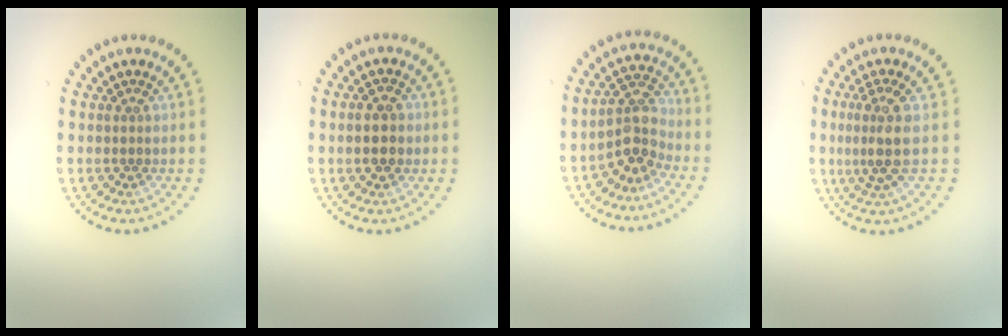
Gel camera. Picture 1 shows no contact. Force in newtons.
{"total": 2.6, "press": 2.6, "slide": 0.1}
{"total": 3.4, "press": 2.8, "slide": 1.8}
{"total": 3.1, "press": 2.5, "slide": 1.9}